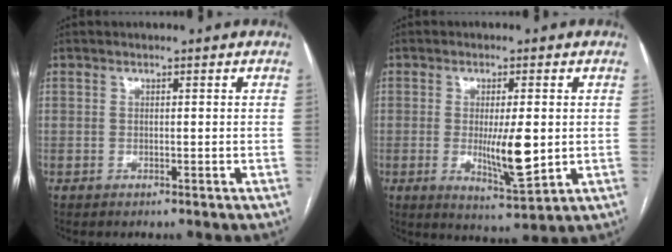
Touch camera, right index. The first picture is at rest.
{"total": 8.0, "force": [-0.4, 1.6, 7.8], "torque": [-0.133, -0.018, -0.002]}